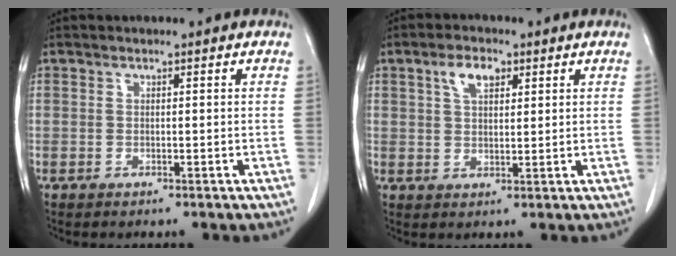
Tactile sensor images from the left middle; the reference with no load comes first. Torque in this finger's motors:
{"motor_torque": [0.40, -0.15, -0.11, -0.02]}